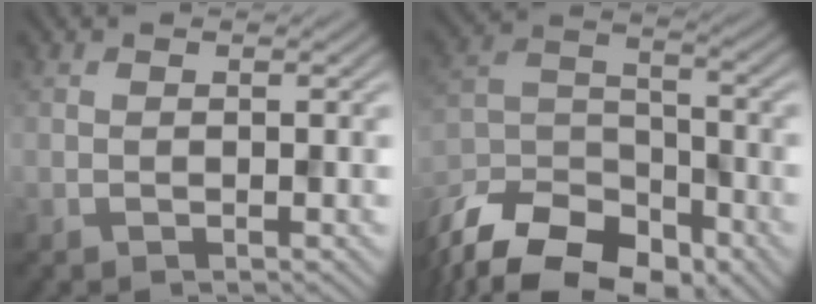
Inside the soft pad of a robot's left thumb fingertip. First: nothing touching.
{"total": 15.0, "force": [-11.8, 6.7, 6.4], "torque": [-0.146, -0.032, -0.197]}